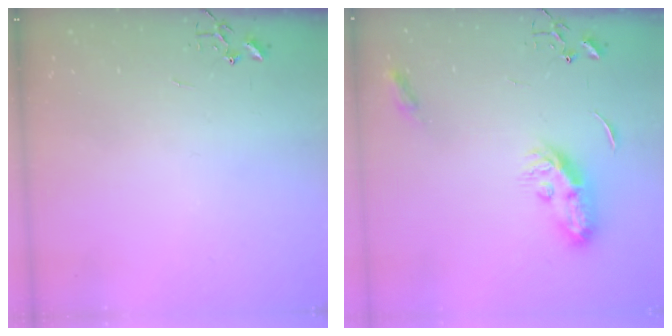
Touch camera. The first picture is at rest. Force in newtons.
{"total": 10.4, "press": 10.4, "slide": 0.1}